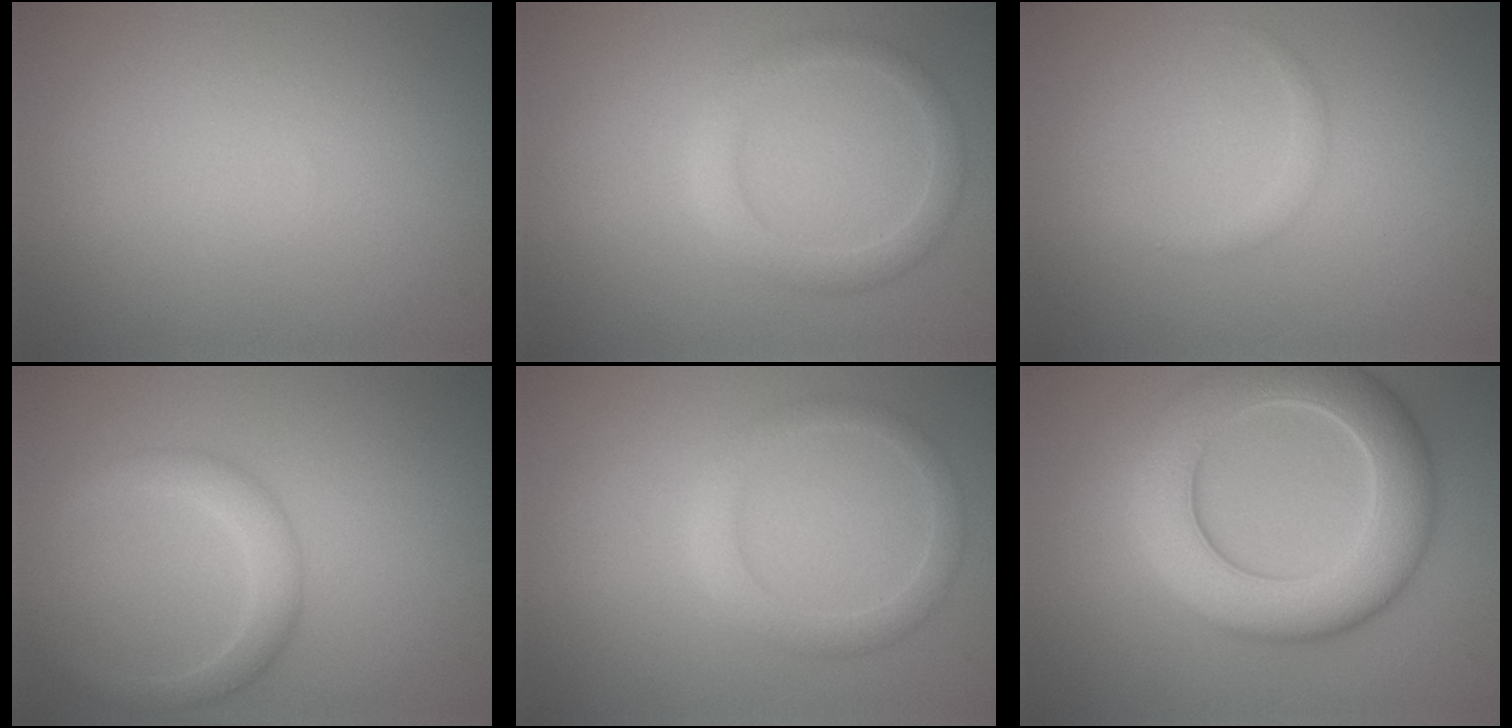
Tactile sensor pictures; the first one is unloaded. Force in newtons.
{"total": 2.4, "press": 2.4, "slide": 0.1}
{"total": 1.0, "press": 1.0, "slide": 0.0}
{"total": 2.6, "press": 2.6, "slide": 0.1}
{"total": 2.4, "press": 2.4, "slide": 0.1}
{"total": 9.1, "press": 9.1, "slide": 0.5}